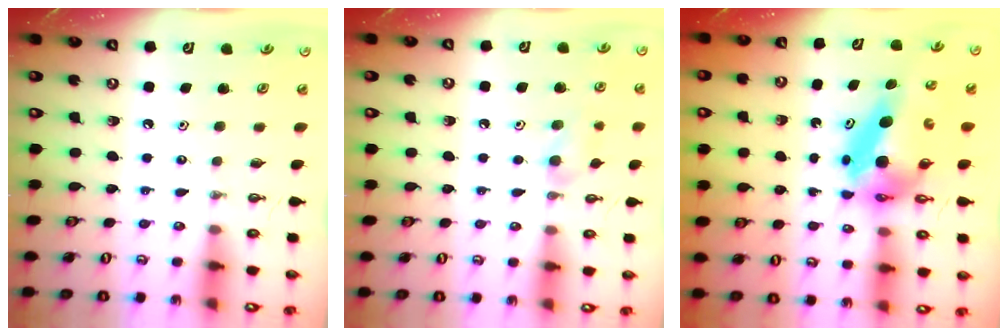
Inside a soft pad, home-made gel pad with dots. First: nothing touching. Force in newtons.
{"total": 7.5, "press": 7.4, "slide": 1.3}
{"total": 7.2, "press": 7.2, "slide": 0.3}